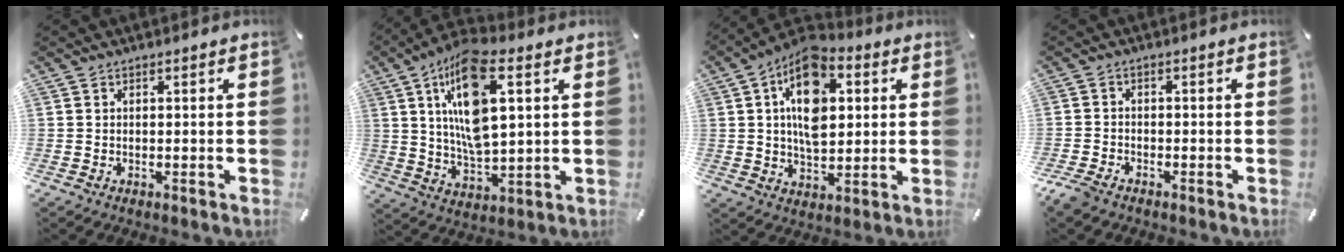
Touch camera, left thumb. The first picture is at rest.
{"total": 16.6, "force": [6.1, 6.9, 13.8], "torque": [-0.271, -0.012, 0.101]}
{"total": 15.1, "force": [4.1, 9.6, 10.9], "torque": [-0.178, -0.010, 0.069]}
{"total": 3.0, "force": [-2.5, 1.2, 1.0], "torque": [-0.036, 0.005, -0.053]}